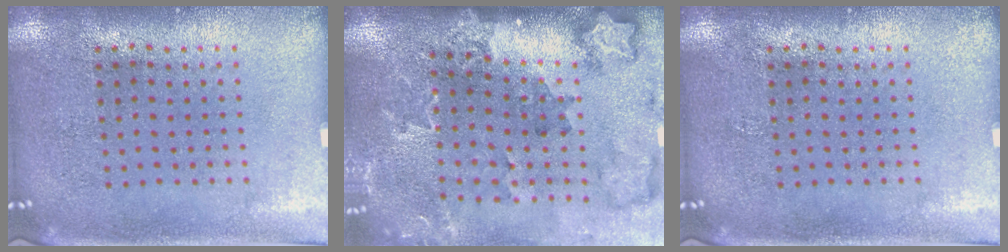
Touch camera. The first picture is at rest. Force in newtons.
{"total": 2.1, "press": 2.0, "slide": 0.7}
{"total": 0.0}